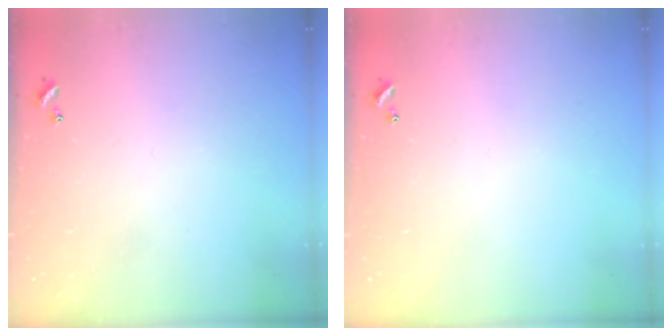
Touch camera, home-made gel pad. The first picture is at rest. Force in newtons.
{"total": 0.0}